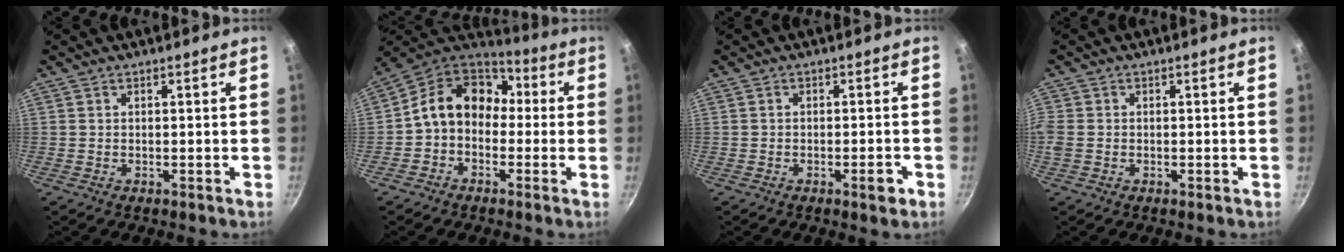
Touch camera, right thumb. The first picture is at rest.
{"total": 13.2, "force": [0.0, 10.5, 8.0], "torque": [-0.100, 0.047, -0.025]}
{"total": 1.7, "force": [-1.0, 0.7, 1.2], "torque": [-0.013, 0.013, -0.012]}
{"total": 2.9, "force": [-0.4, 2.4, 1.7], "torque": [-0.038, 0.000, -0.012]}